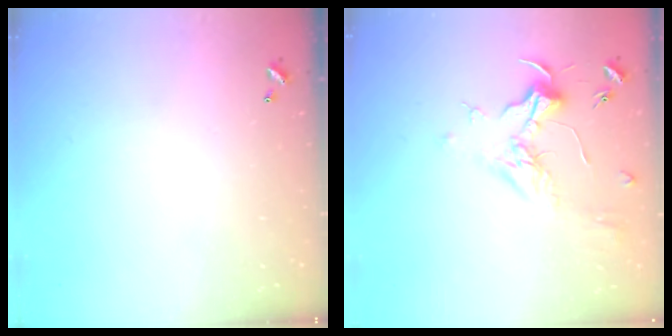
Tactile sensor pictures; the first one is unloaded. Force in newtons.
{"total": 1.8, "press": 1.7, "slide": 0.6}